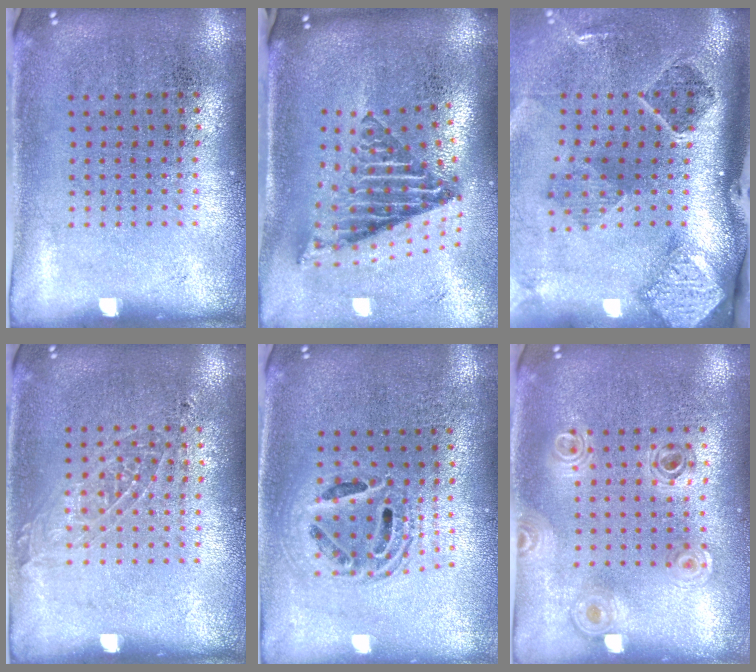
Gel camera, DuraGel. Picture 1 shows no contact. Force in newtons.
{"total": 2.8, "press": 1.7, "slide": 2.2}
{"total": 2.9, "press": 1.8, "slide": 2.2}
{"total": 1.0, "press": 1.0, "slide": 0.3}
{"total": 1.6, "press": 1.4, "slide": 0.9}
{"total": 0.9, "press": 0.9, "slide": 0.1}